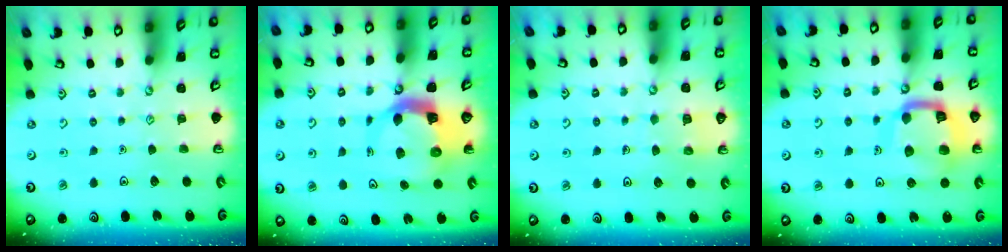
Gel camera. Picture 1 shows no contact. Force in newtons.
{"total": 8.2, "press": 8.2, "slide": 1.1}
{"total": 4.4, "press": 4.4, "slide": 0.4}
{"total": 14.0, "press": 14.0, "slide": 1.2}